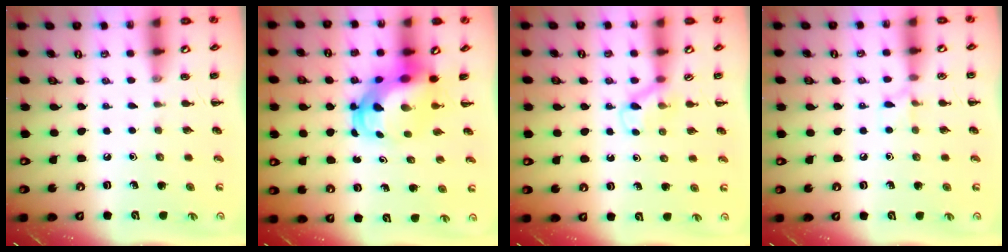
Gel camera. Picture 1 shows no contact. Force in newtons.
{"total": 6.8, "press": 6.6, "slide": 1.4}
{"total": 3.8, "press": 3.6, "slide": 1.4}
{"total": 4.8, "press": 4.6, "slide": 1.5}